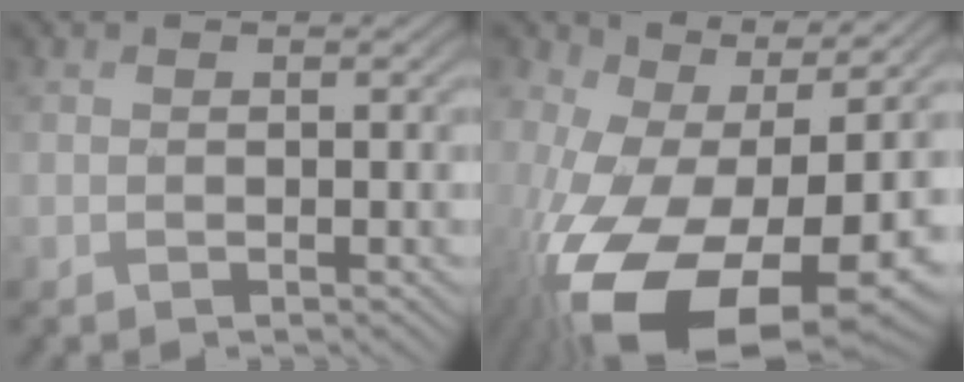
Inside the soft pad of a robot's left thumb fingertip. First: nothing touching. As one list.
[{"total": 20.4, "force": [-5.0, 12.0, 15.8], "torque": [-0.312, -0.065, -0.044]}]